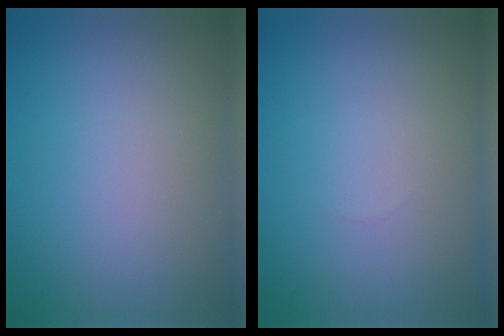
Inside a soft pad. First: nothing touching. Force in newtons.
{"total": 0.0}